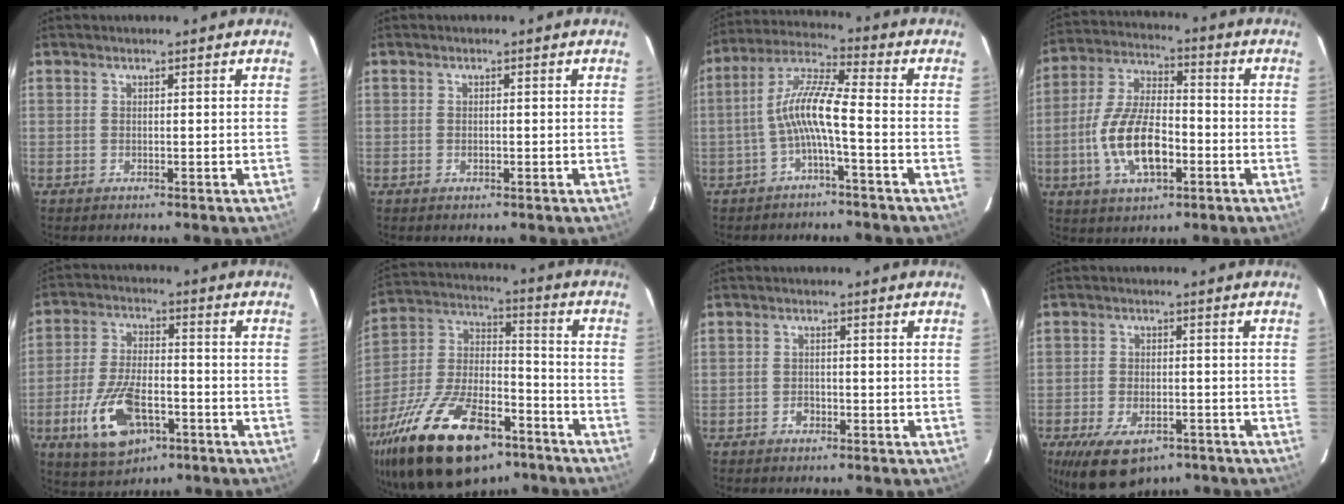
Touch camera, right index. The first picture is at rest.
{"total": 0.7, "force": [-0.2, 0.5, 0.4], "torque": [-0.007, 0.001, -0.003]}
{"total": 8.3, "force": [-2.5, 0.6, 7.9], "torque": [-0.180, 0.018, -0.049]}
{"total": 14.3, "force": [-4.3, 6.4, 12.1], "torque": [-0.250, 0.003, -0.076]}
{"total": 13.8, "force": [-5.9, 6.9, 10.4], "torque": [-0.222, -0.010, -0.097]}
{"total": 28.8, "force": [-17.4, 13.0, 18.8], "torque": [-0.373, -0.013, -0.282]}
{"total": 1.9, "force": [-1.1, 1.4, 0.6], "torque": [-0.012, 0.005, -0.016]}
{"total": 12.3, "force": [-7.8, 6.2, 7.1], "torque": [-0.152, -0.024, -0.121]}